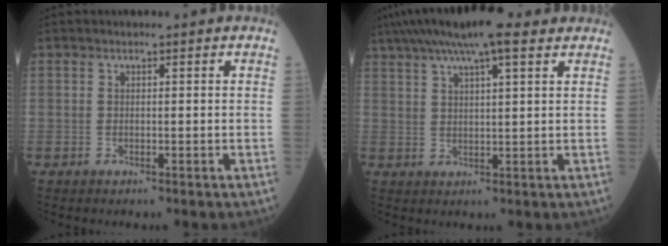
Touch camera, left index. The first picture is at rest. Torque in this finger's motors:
{"motor_torque": [0.91, -1.23, 0.34, 0.21]}